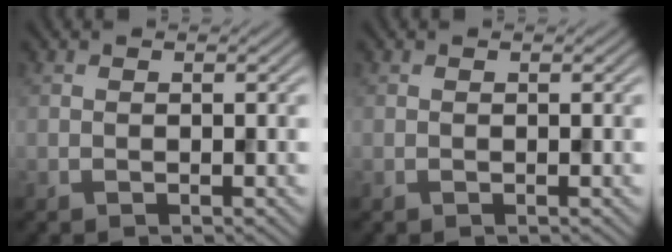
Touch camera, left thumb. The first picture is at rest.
{"total": 0.0}